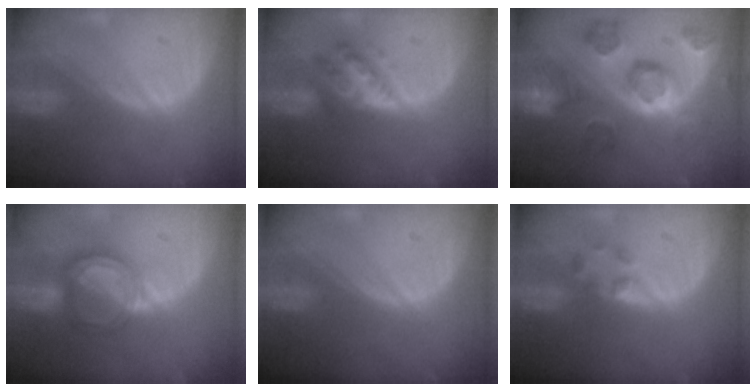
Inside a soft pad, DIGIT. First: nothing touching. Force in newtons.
{"total": 5.0, "press": 5.0, "slide": 0.1}
{"total": 11.6, "press": 10.1, "slide": 5.6}
{"total": 6.5, "press": 5.8, "slide": 3.0}
{"total": 0.0}
{"total": 2.0, "press": 1.9, "slide": 0.8}